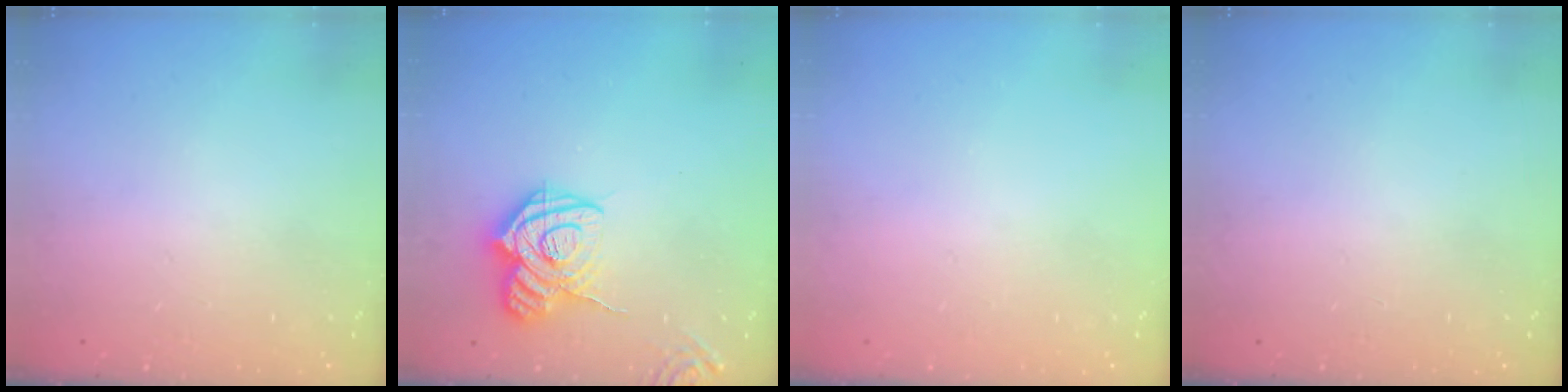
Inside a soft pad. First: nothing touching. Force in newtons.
{"total": 14.7, "press": 14.6, "slide": 1.5}
{"total": 0.0}
{"total": 0.0}